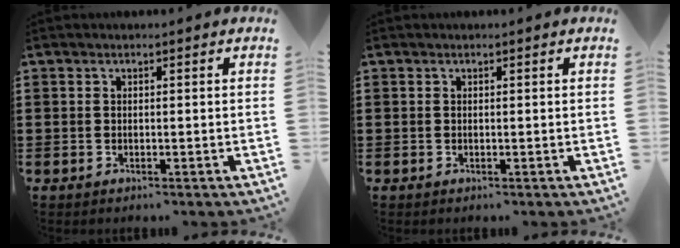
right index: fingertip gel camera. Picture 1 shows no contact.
{"total": 0.0}